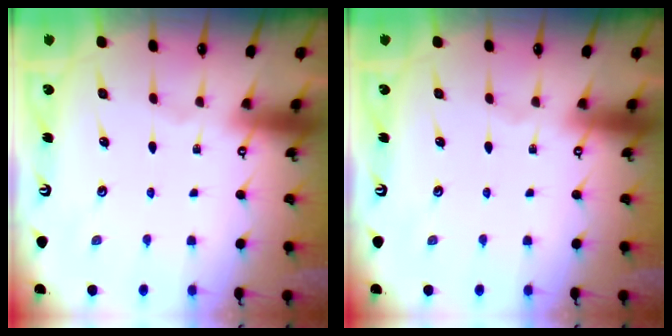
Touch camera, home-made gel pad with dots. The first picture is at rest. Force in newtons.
{"total": 0.0}